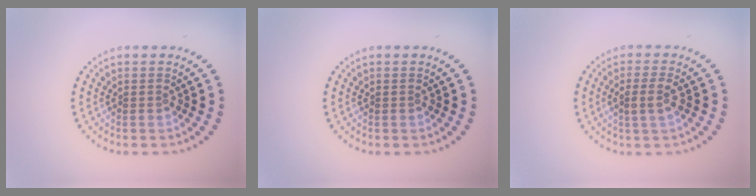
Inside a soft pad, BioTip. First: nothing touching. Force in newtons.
{"total": 0.0}
{"total": 1.7, "press": 1.6, "slide": 0.5}